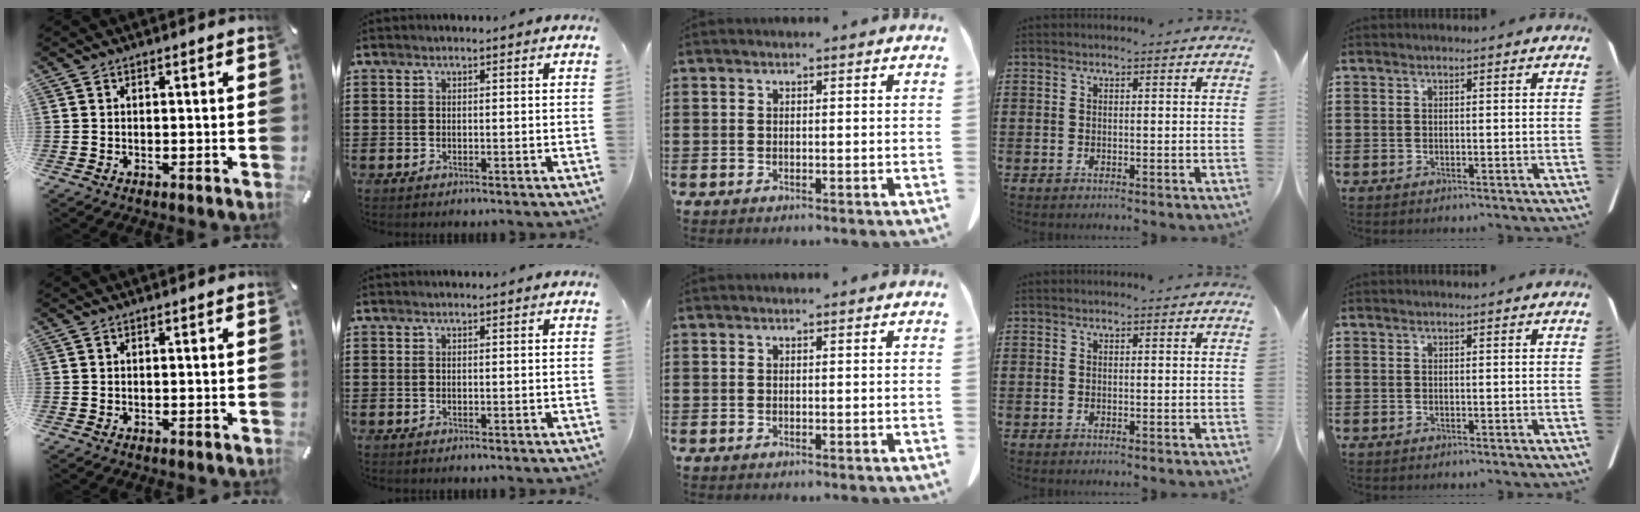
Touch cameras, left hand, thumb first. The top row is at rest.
{}